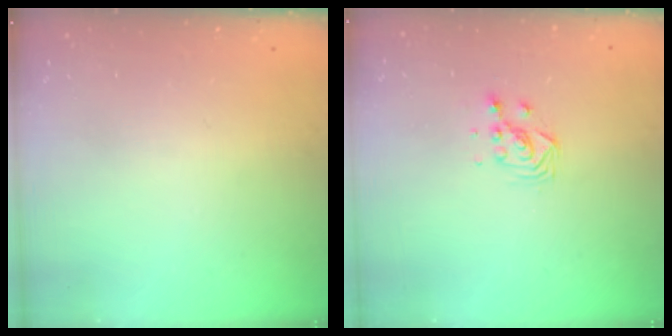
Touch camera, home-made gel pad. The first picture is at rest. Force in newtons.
{"total": 3.4, "press": 3.4, "slide": 0.2}